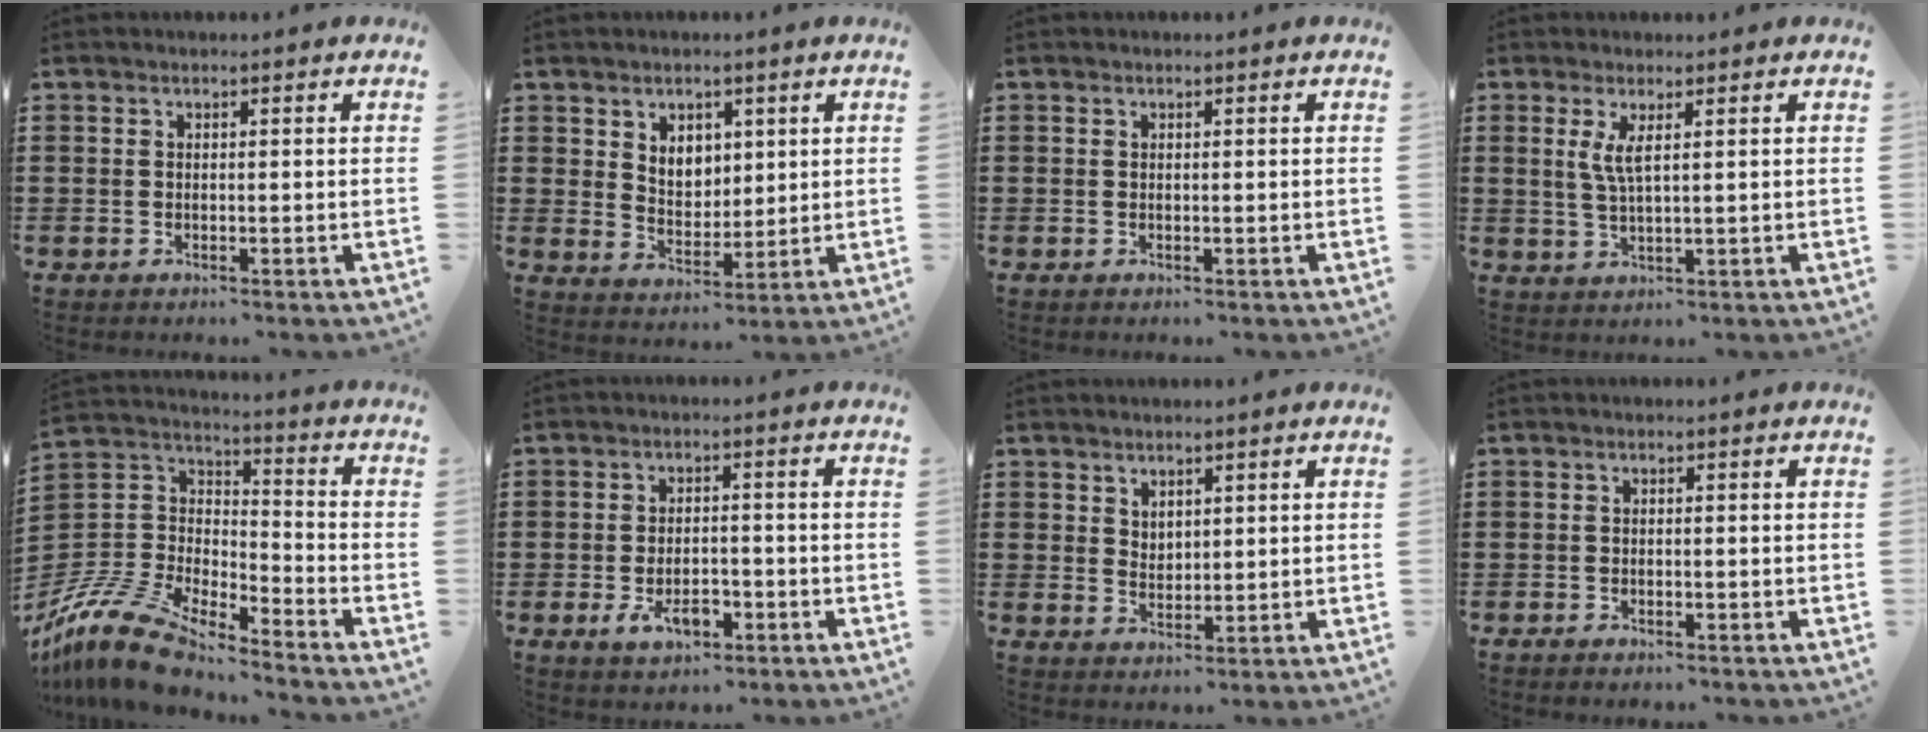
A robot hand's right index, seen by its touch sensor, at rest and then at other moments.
{"total": 4.6, "force": [2.6, 3.6, 1.3], "torque": [-0.034, 0.004, 0.046]}
{"total": 0.0}
{"total": 3.5, "force": [1.3, 0.5, 3.2], "torque": [-0.069, -0.001, 0.021]}
{"total": 12.3, "force": [-11.1, 2.8, 4.5], "torque": [-0.122, 0.012, -0.230]}
{"total": 4.4, "force": [-2.0, 2.3, 3.1], "torque": [-0.051, 0.000, -0.038]}
{"total": 2.4, "force": [2.0, 1.4, 0.2], "torque": [-0.009, 0.005, 0.040]}
{"total": 0.9, "force": [-0.8, 0.2, 0.1], "torque": [-0.004, 0.001, -0.017]}